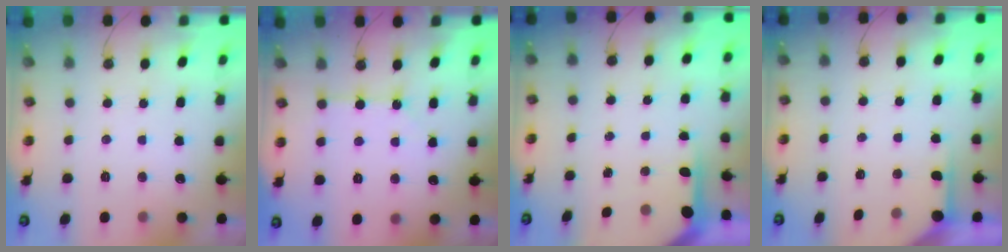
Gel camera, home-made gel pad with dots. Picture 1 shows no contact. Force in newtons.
{"total": 1.7, "press": 1.7, "slide": 0.3}
{"total": 4.2, "press": 4.2, "slide": 0.4}
{"total": 3.9, "press": 3.9, "slide": 0.3}